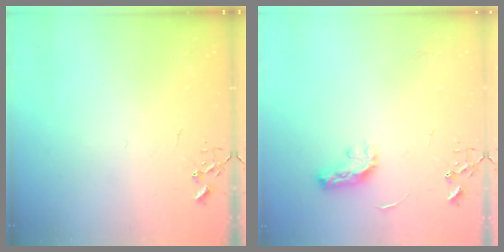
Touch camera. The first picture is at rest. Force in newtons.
{"total": 6.7, "press": 6.7, "slide": 0.5}